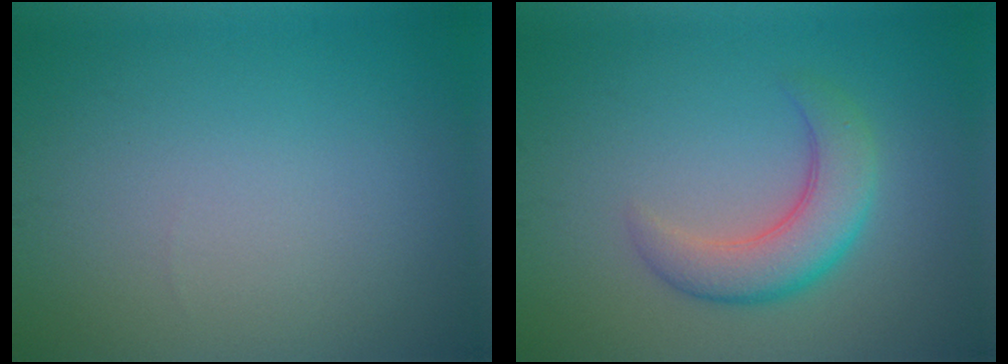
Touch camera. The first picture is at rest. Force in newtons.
{"total": 4.6, "press": 4.5, "slide": 0.3}